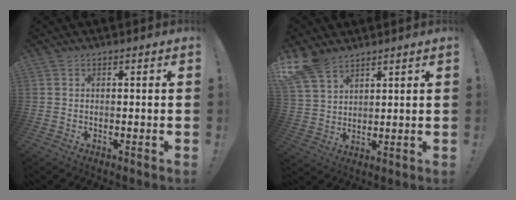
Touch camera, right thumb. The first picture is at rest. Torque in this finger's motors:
{"motor_torque": [0.21, 1.92, 1.42, 0.95, 0.49]}